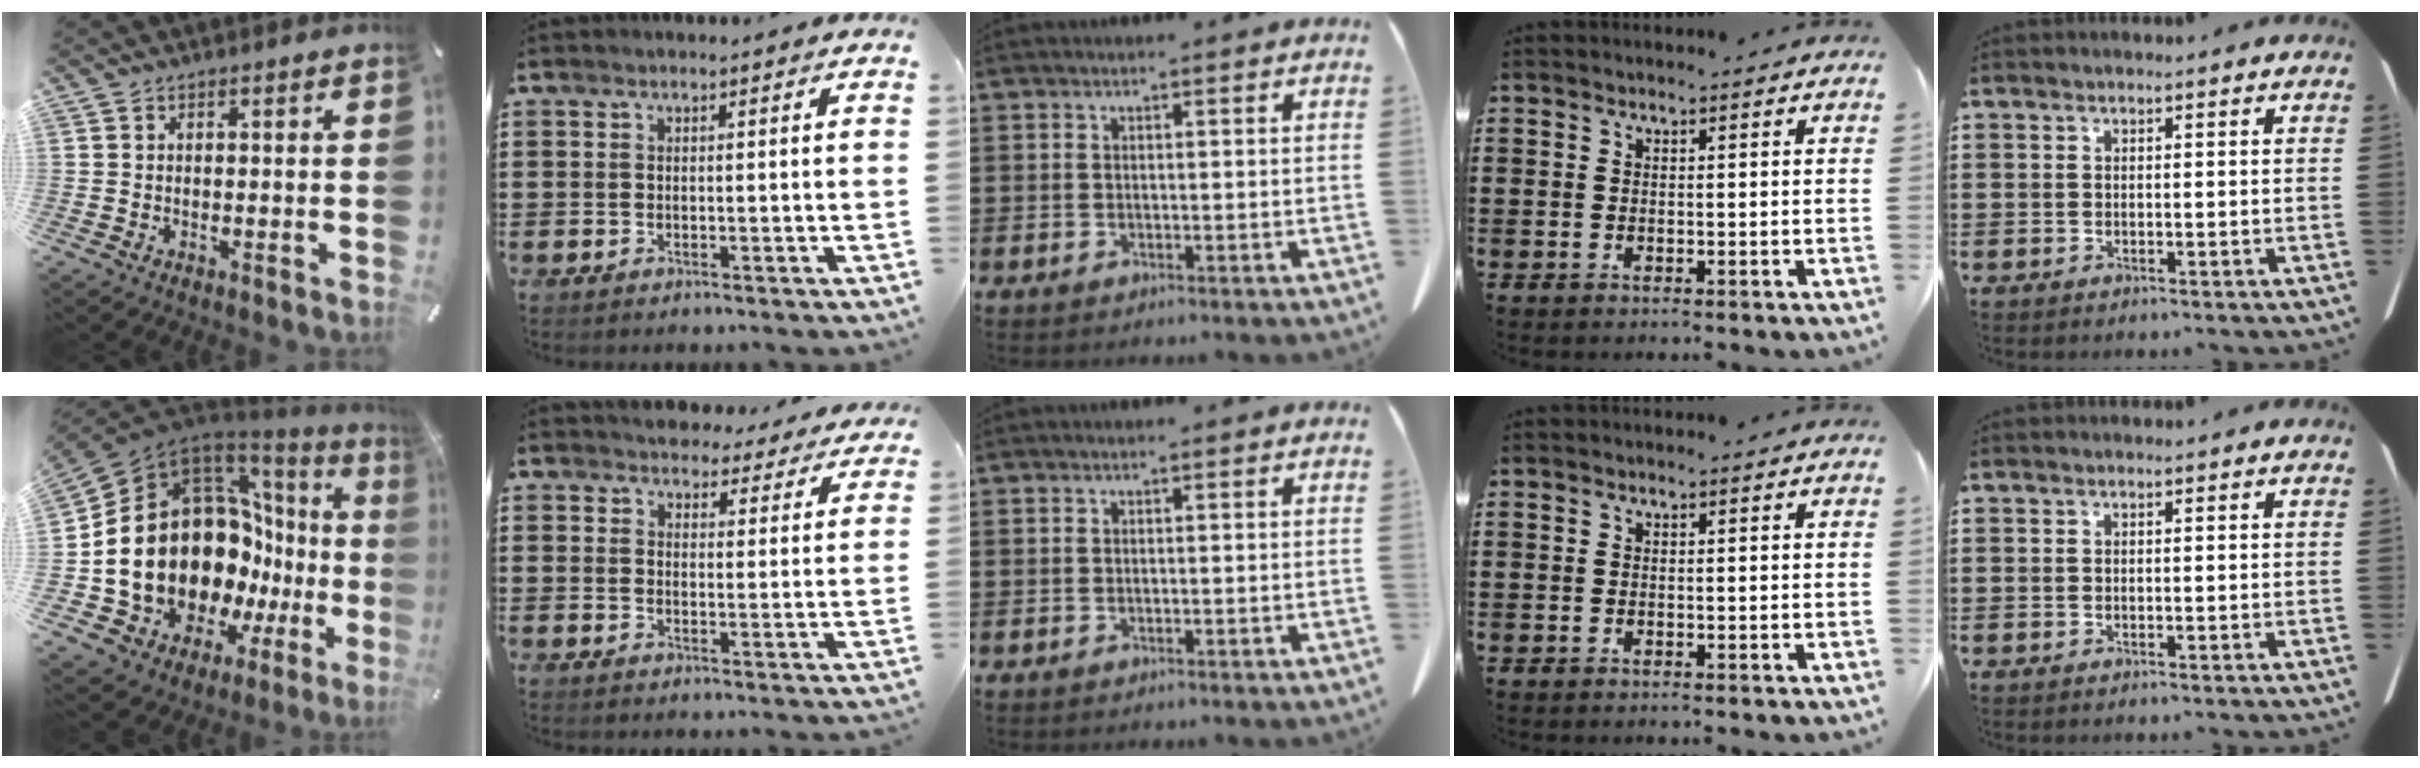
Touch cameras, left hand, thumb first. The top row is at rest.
{"thumb": {"total": 23.5, "force": [-2.3, 16.0, 17.0], "torque": [-0.292, -0.059, 0.012]}, "index": {"total": 4.3, "force": [4.3, 0.8, 0.0], "torque": [-0.013, -0.025, 0.075]}}